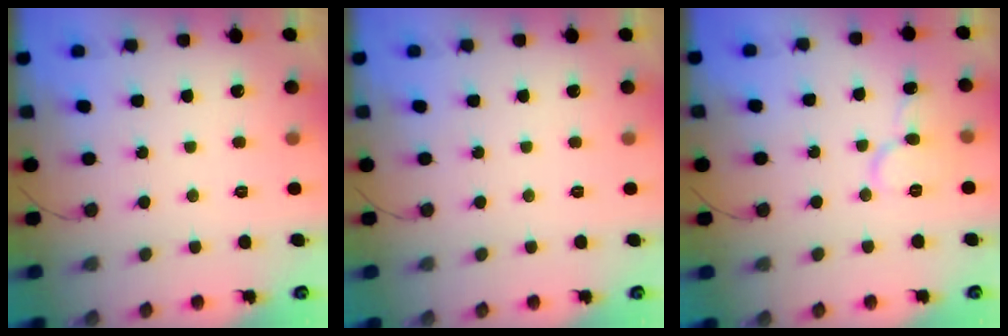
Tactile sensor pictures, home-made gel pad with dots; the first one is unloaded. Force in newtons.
{"total": 0.0}
{"total": 7.5, "press": 7.4, "slide": 0.8}